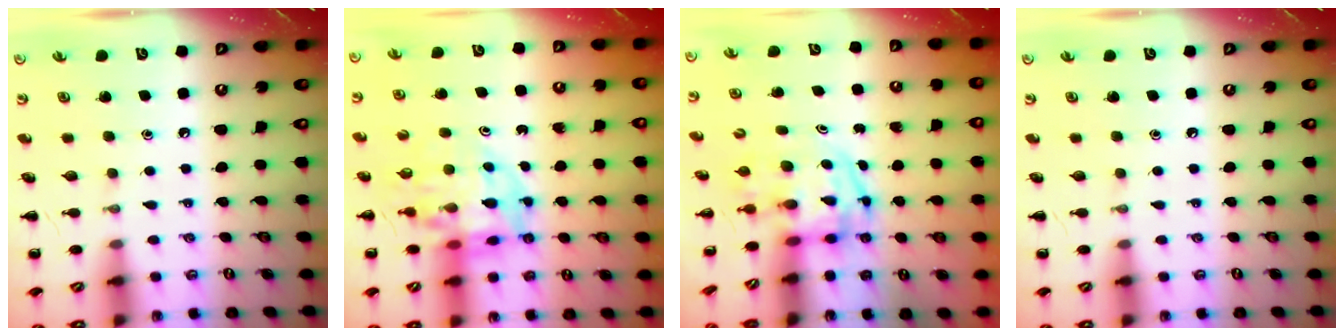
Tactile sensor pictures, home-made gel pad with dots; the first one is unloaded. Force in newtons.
{"total": 10.6, "press": 10.0, "slide": 3.6}
{"total": 3.8, "press": 3.8, "slide": 0.6}
{"total": 0.0}